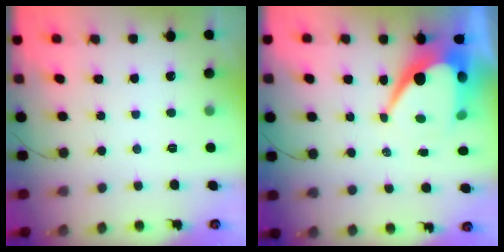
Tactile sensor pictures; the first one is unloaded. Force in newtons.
{"total": 12.7, "press": 12.7, "slide": 1.1}